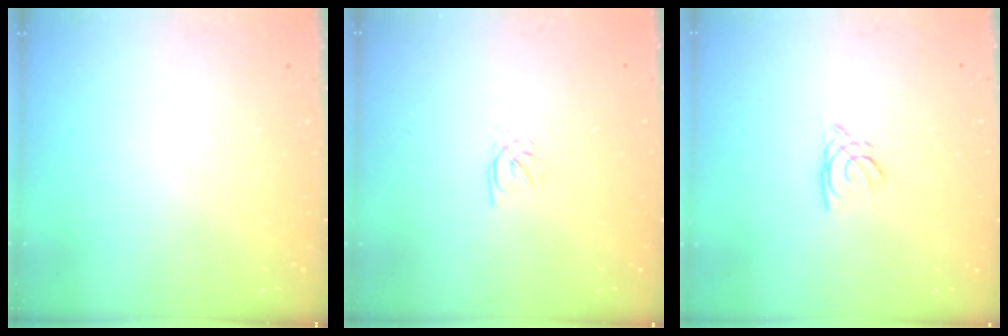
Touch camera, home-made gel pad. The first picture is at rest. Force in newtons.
{"total": 2.0, "press": 1.9, "slide": 0.5}
{"total": 2.2, "press": 2.2, "slide": 0.0}